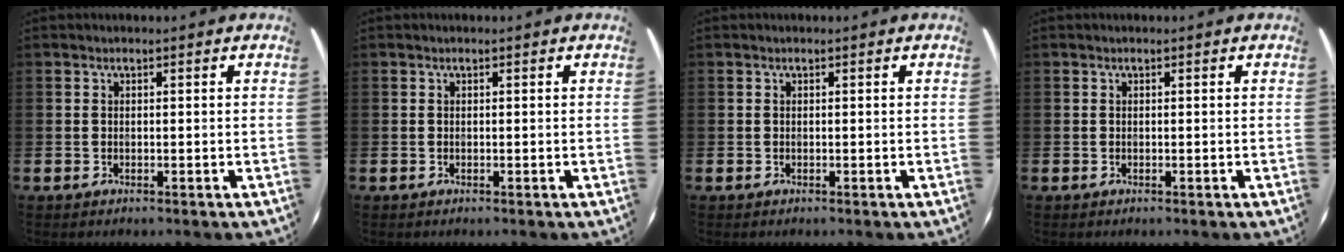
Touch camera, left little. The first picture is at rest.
{"total": 0.0}
{"total": 0.0}
{"total": 0.0}